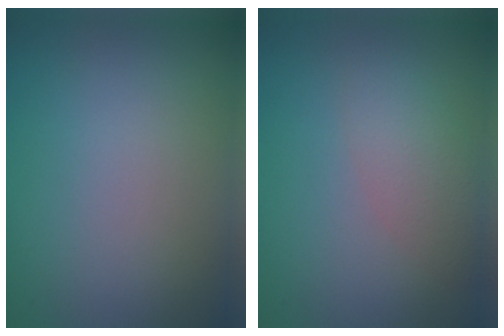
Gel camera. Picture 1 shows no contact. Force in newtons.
{"total": 2.9, "press": 2.9, "slide": 0.2}